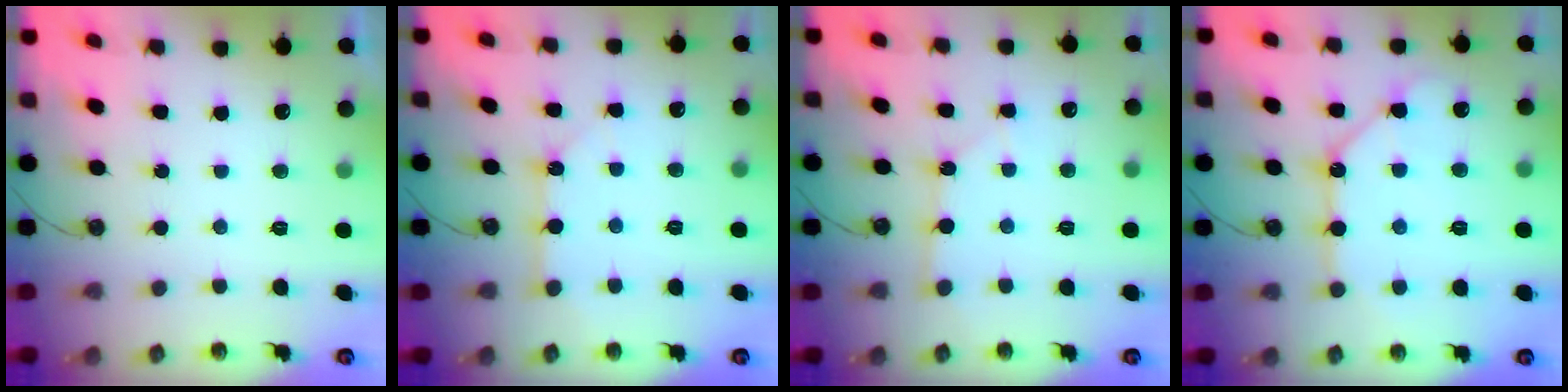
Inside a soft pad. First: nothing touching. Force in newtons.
{"total": 4.3, "press": 4.3, "slide": 0.4}
{"total": 2.9, "press": 2.9, "slide": 0.4}
{"total": 11.3, "press": 11.3, "slide": 1.0}